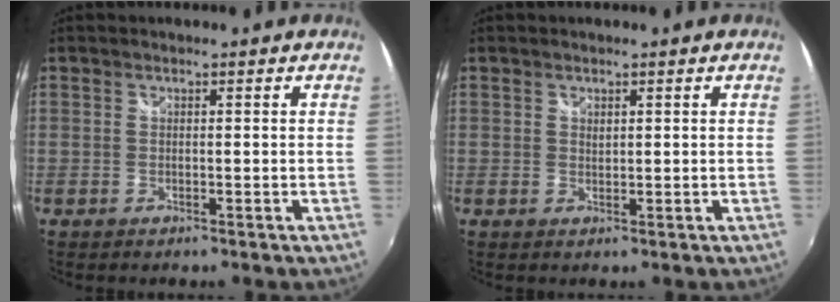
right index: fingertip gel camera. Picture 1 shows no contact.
{"total": 1.0, "force": [0.5, 0.6, 0.5], "torque": [-0.007, 0.001, 0.009]}